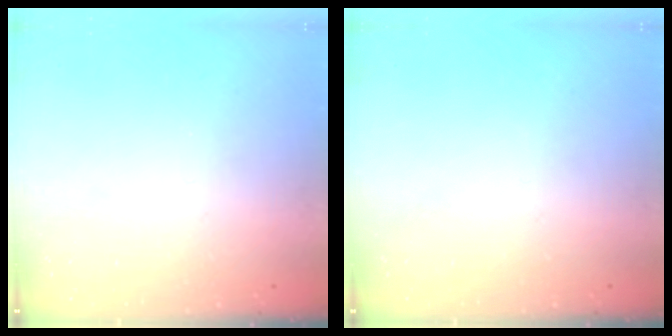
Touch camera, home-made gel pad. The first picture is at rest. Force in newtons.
{"total": 0.0}